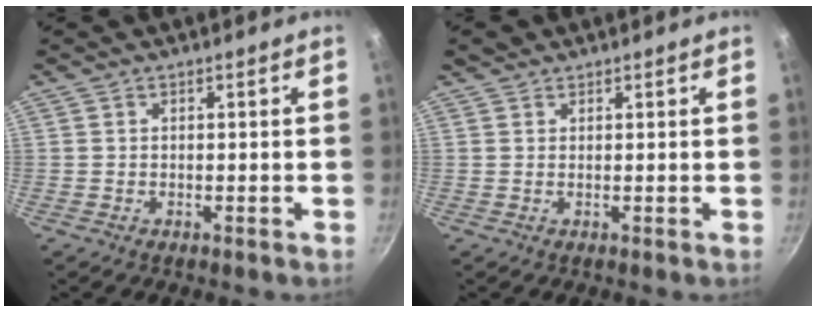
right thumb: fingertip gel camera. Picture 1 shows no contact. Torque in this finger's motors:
{"motor_torque": [-0.41, 0.19, -0.24, -0.07, -0.01]}